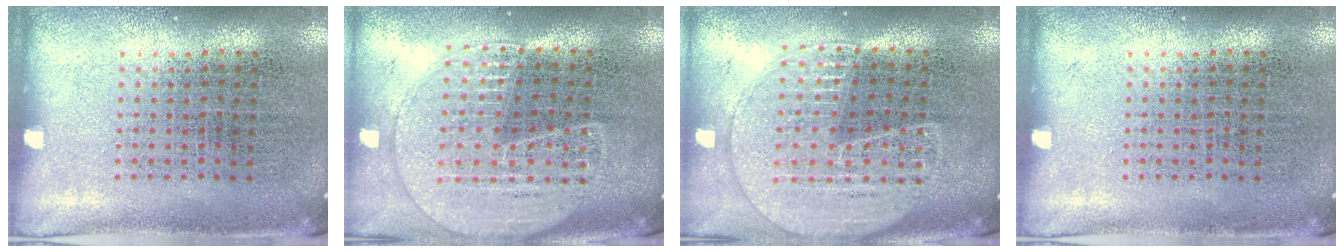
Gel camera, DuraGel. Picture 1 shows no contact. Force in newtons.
{"total": 1.8, "press": 1.7, "slide": 0.6}
{"total": 1.8, "press": 1.7, "slide": 0.6}
{"total": 0.0}